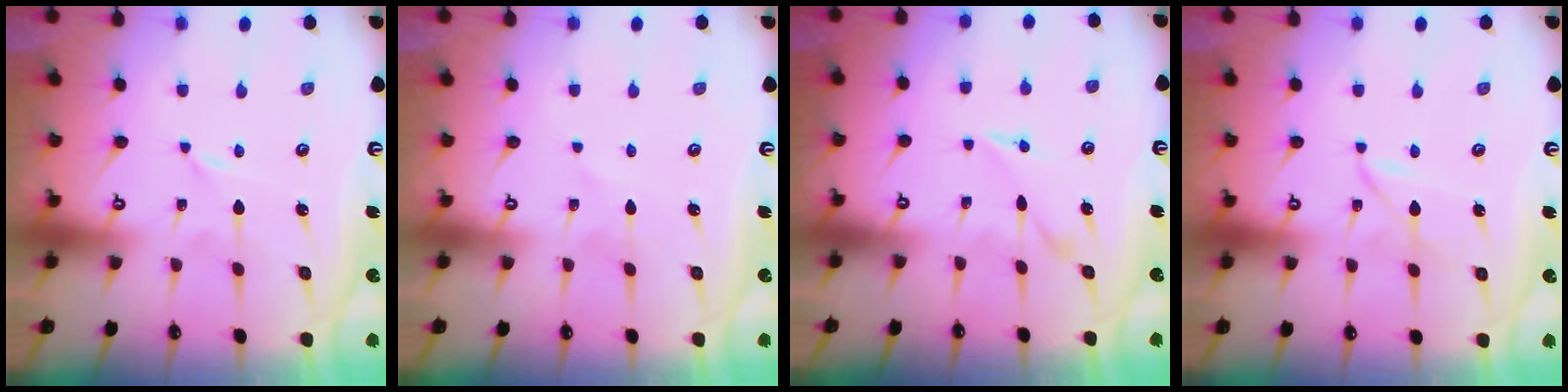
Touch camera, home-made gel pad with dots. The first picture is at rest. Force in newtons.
{"total": 1.1, "press": 1.1, "slide": 0.1}
{"total": 5.5, "press": 5.4, "slide": 0.7}
{"total": 1.8, "press": 1.8, "slide": 0.2}